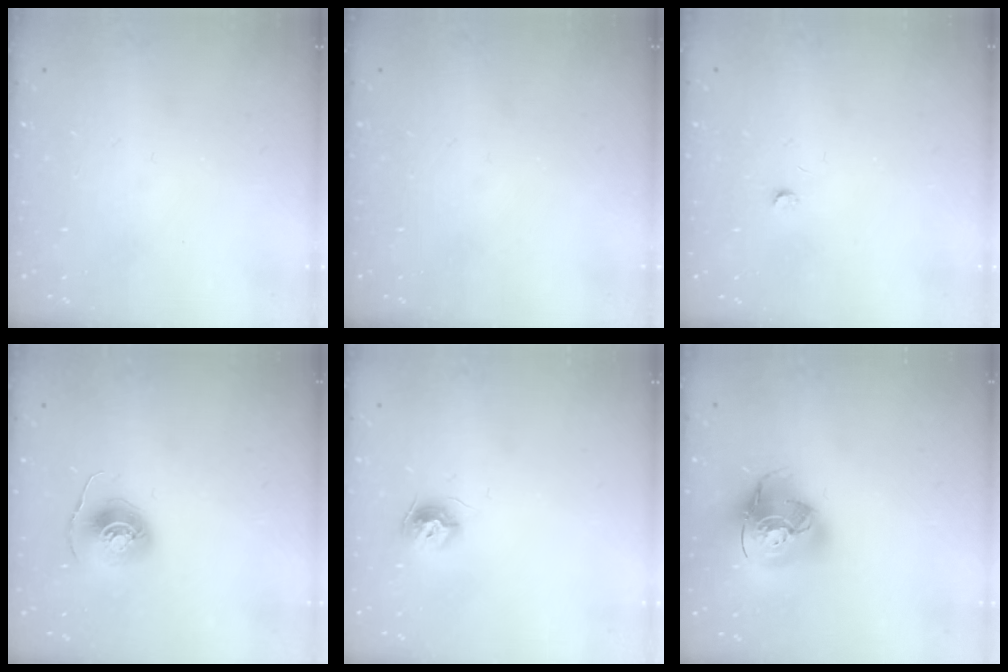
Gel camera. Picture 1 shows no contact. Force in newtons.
{"total": 0.0}
{"total": 2.5, "press": 2.5, "slide": 0.4}
{"total": 7.1, "press": 7.1, "slide": 0.4}
{"total": 8.1, "press": 8.1, "slide": 0.1}
{"total": 15.6, "press": 15.5, "slide": 1.6}